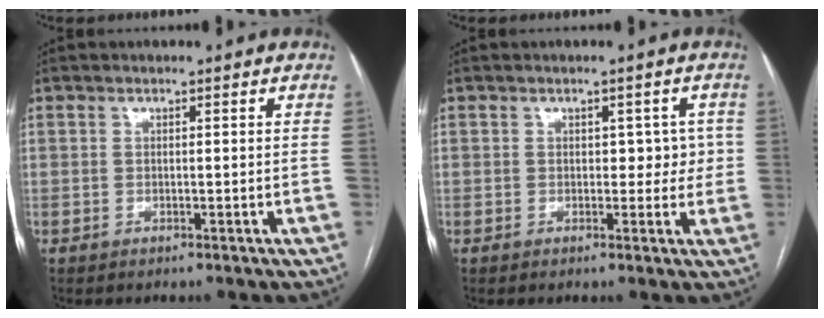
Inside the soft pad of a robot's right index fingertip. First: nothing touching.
{"total": 3.3, "force": [0.3, 2.3, 2.4], "torque": [-0.016, 0.014, 0.004]}